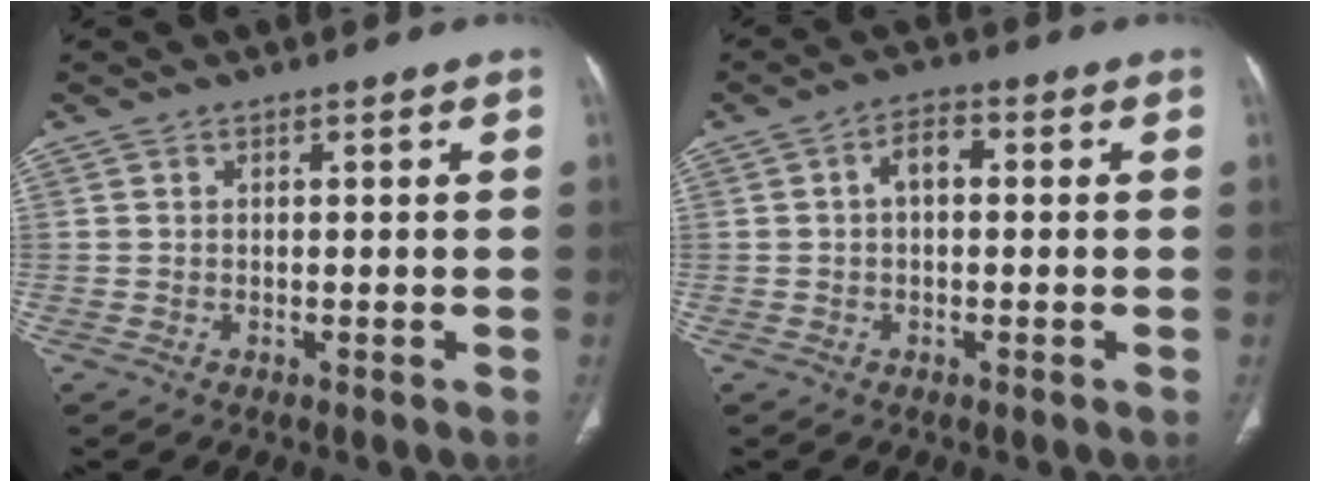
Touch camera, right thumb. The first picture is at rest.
{"total": 4.0, "force": [0.3, 2.3, 3.2], "torque": [-0.048, 0.014, -0.002]}